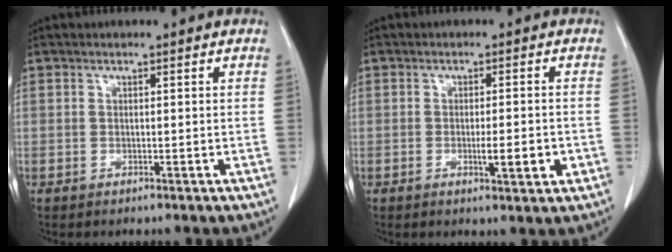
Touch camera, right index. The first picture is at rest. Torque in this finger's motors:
{"motor_torque": [0.12, -0.04, 0.20, 0.04]}